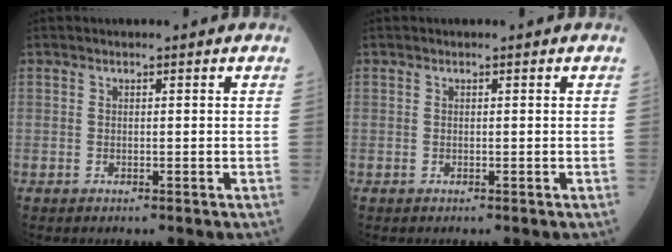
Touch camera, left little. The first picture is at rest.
{"total": 0.0}